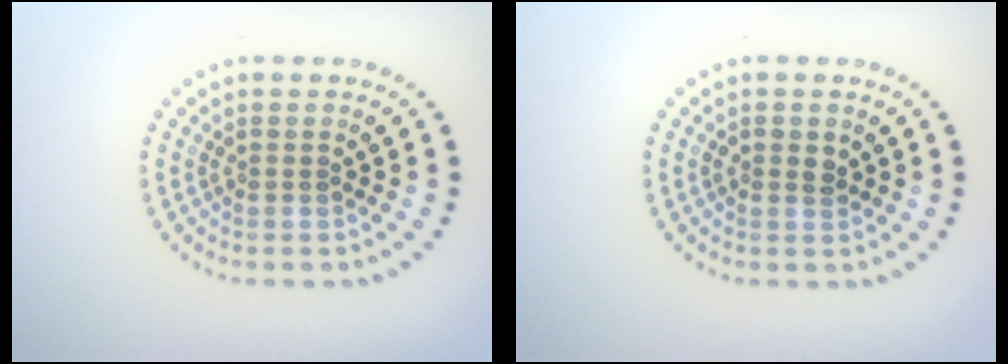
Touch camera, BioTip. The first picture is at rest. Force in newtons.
{"total": 1.2, "press": 1.1, "slide": 0.1}